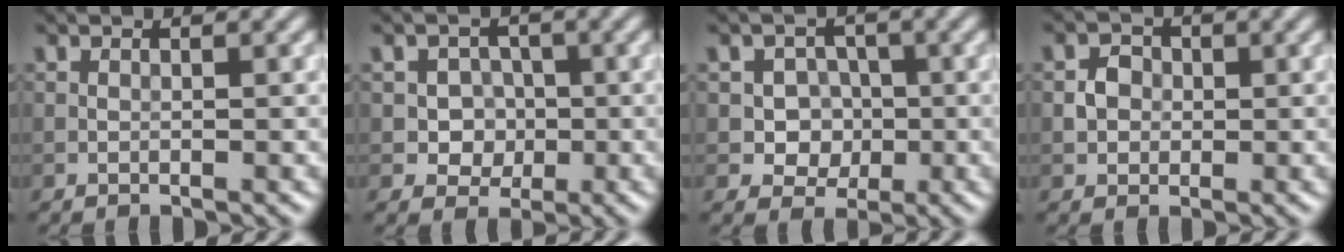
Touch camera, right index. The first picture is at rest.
{"total": 3.2, "force": [-0.4, 2.8, 1.4], "torque": [-0.001, -0.001, -0.019]}
{"total": 3.7, "force": [-0.4, 3.3, 1.7], "torque": [-0.002, -0.001, -0.021]}
{"total": 1.9, "force": [0.0, 1.7, 0.7], "torque": [-0.005, -0.001, -0.001]}